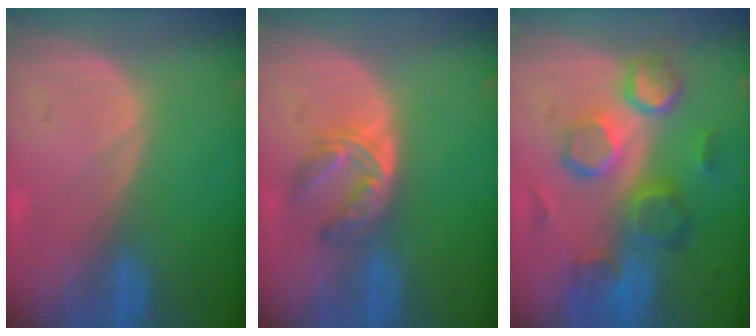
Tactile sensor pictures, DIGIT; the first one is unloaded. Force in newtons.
{"total": 5.9, "press": 4.8, "slide": 3.5}
{"total": 10.5, "press": 9.2, "slide": 5.1}